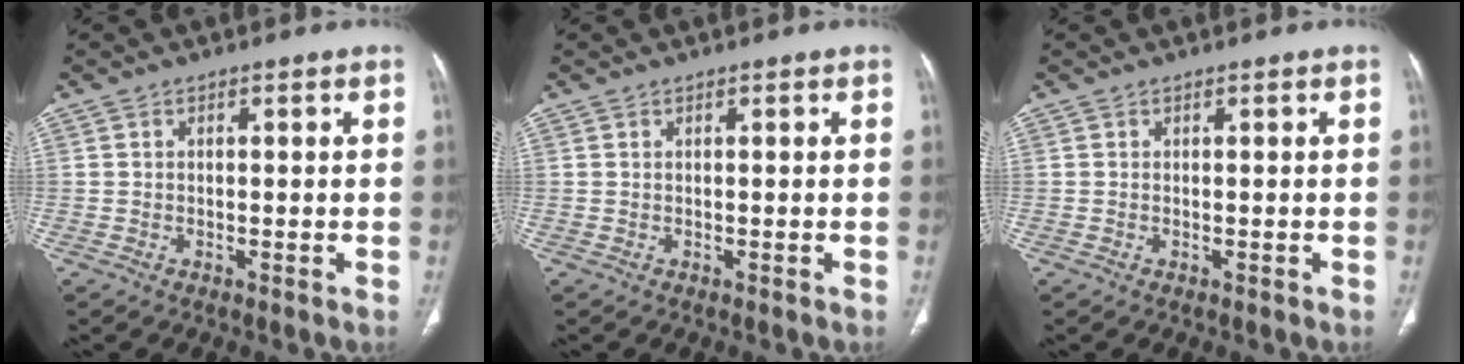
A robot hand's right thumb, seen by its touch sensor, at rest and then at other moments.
{"total": 0.0}
{"total": 0.0}